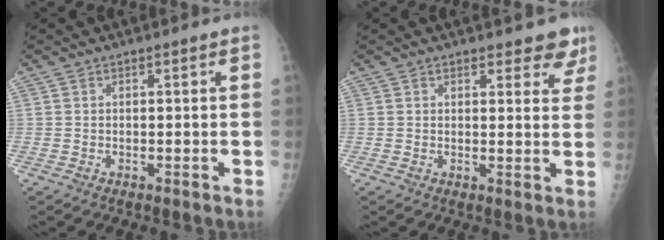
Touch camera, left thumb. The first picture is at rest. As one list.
[{"total": 5.4, "force": [4.5, 2.4, 1.8], "torque": [0.016, -0.024, 0.044]}]